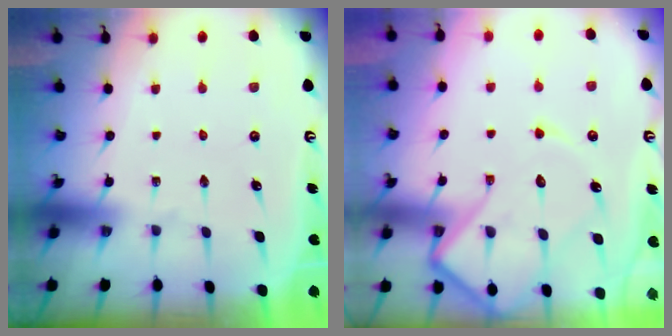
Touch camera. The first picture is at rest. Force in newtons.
{"total": 13.8, "press": 13.7, "slide": 1.5}